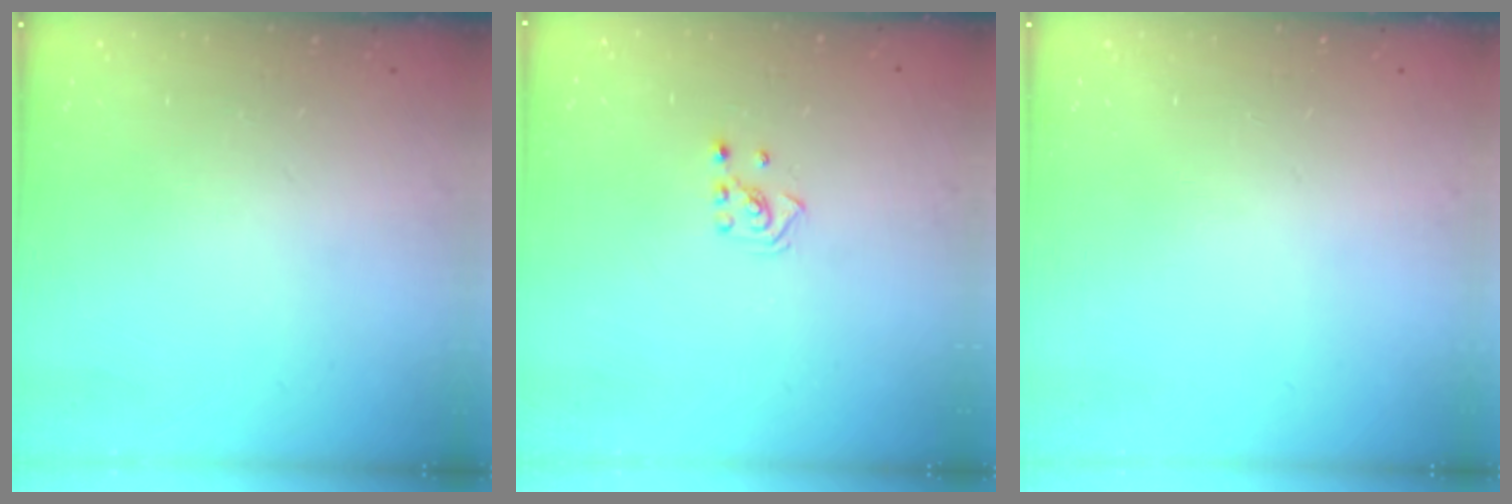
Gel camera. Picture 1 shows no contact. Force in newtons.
{"total": 2.1, "press": 1.9, "slide": 0.8}
{"total": 0.0}